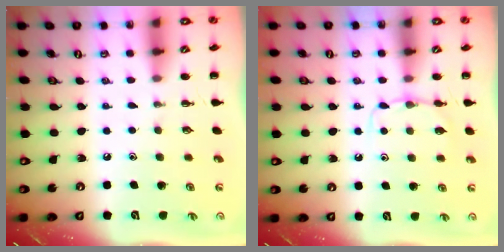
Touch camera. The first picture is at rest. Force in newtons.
{"total": 6.2, "press": 6.1, "slide": 1.5}